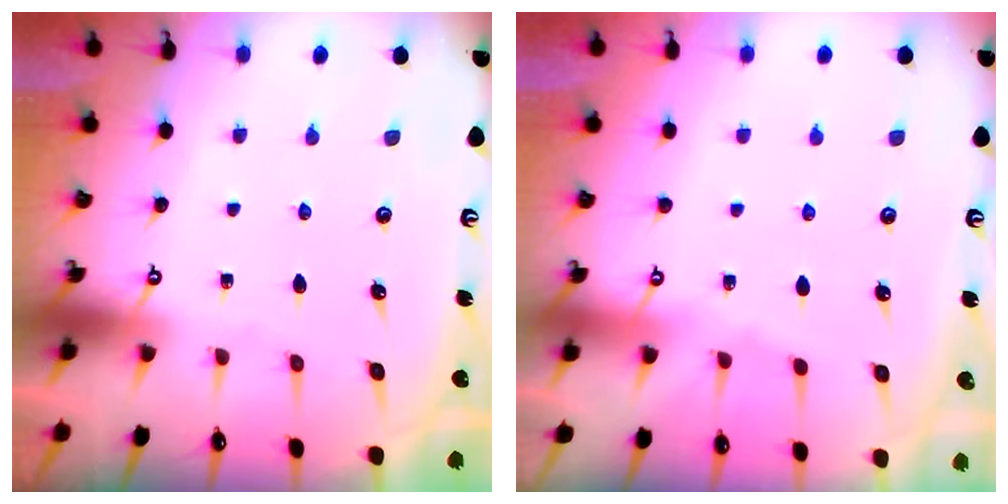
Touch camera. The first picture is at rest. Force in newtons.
{"total": 4.4, "press": 4.3, "slide": 0.8}